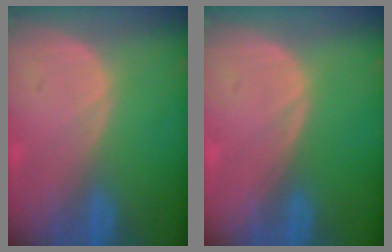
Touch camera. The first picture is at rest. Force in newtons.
{"total": 0.0}